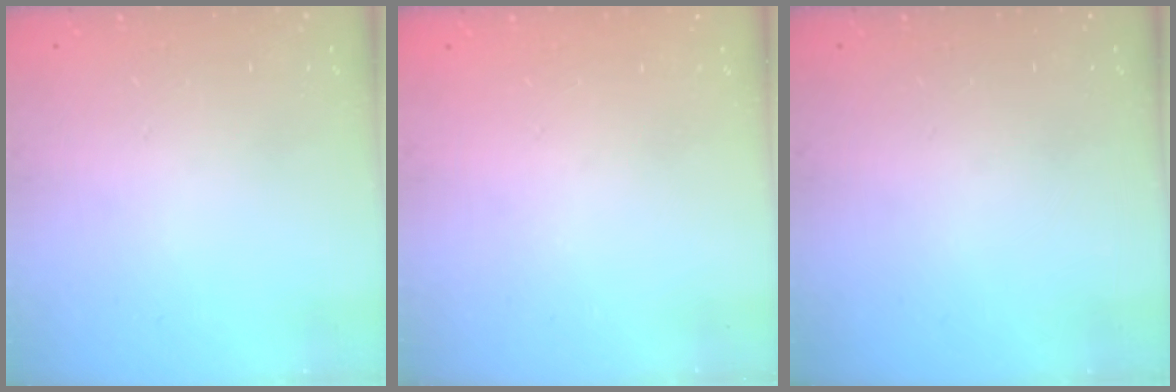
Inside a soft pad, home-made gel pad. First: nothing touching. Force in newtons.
{"total": 0.0}
{"total": 0.0}